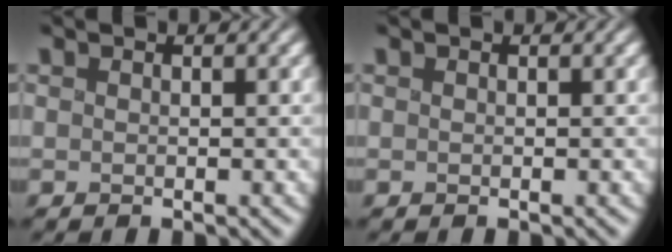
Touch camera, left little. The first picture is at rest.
{"total": 0.0}